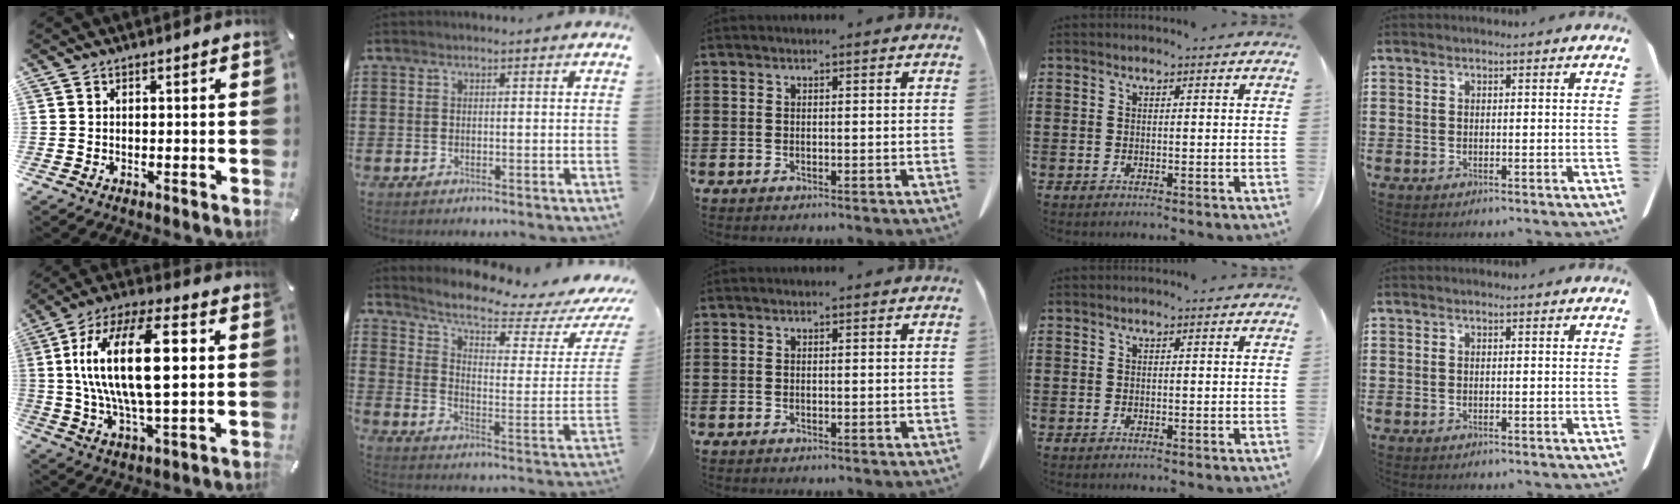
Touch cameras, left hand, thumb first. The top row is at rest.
{"thumb": {"total": 22.0, "force": [3.2, 8.8, 19.9], "torque": [-0.391, -0.002, 0.040]}, "index": {"total": 6.3, "force": [5.3, 1.2, 3.3], "torque": [-0.074, -0.046, 0.085]}}